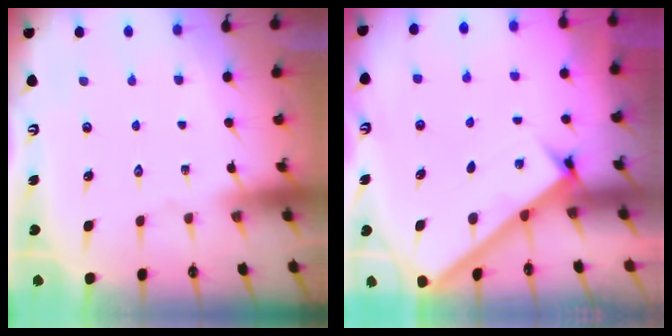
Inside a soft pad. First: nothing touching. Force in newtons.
{"total": 2.8, "press": 2.7, "slide": 0.3}